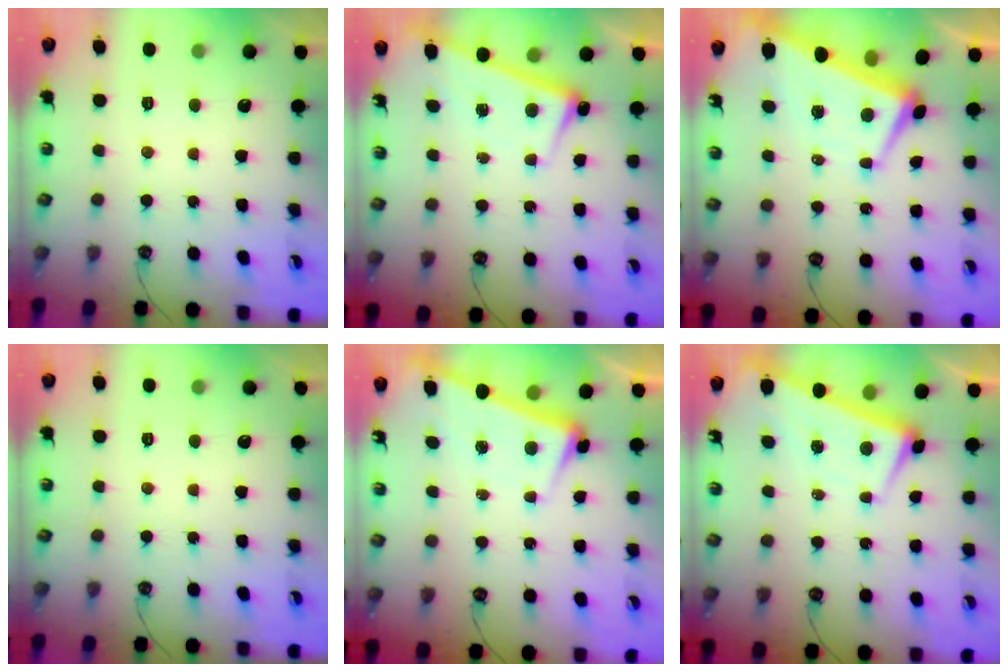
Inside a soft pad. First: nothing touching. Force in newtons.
{"total": 2.9, "press": 2.8, "slide": 0.7}
{"total": 2.0, "press": 1.6, "slide": 1.2}
{"total": 0.0}
{"total": 3.4, "press": 3.2, "slide": 1.1}
{"total": 1.5, "press": 0.6, "slide": 1.4}